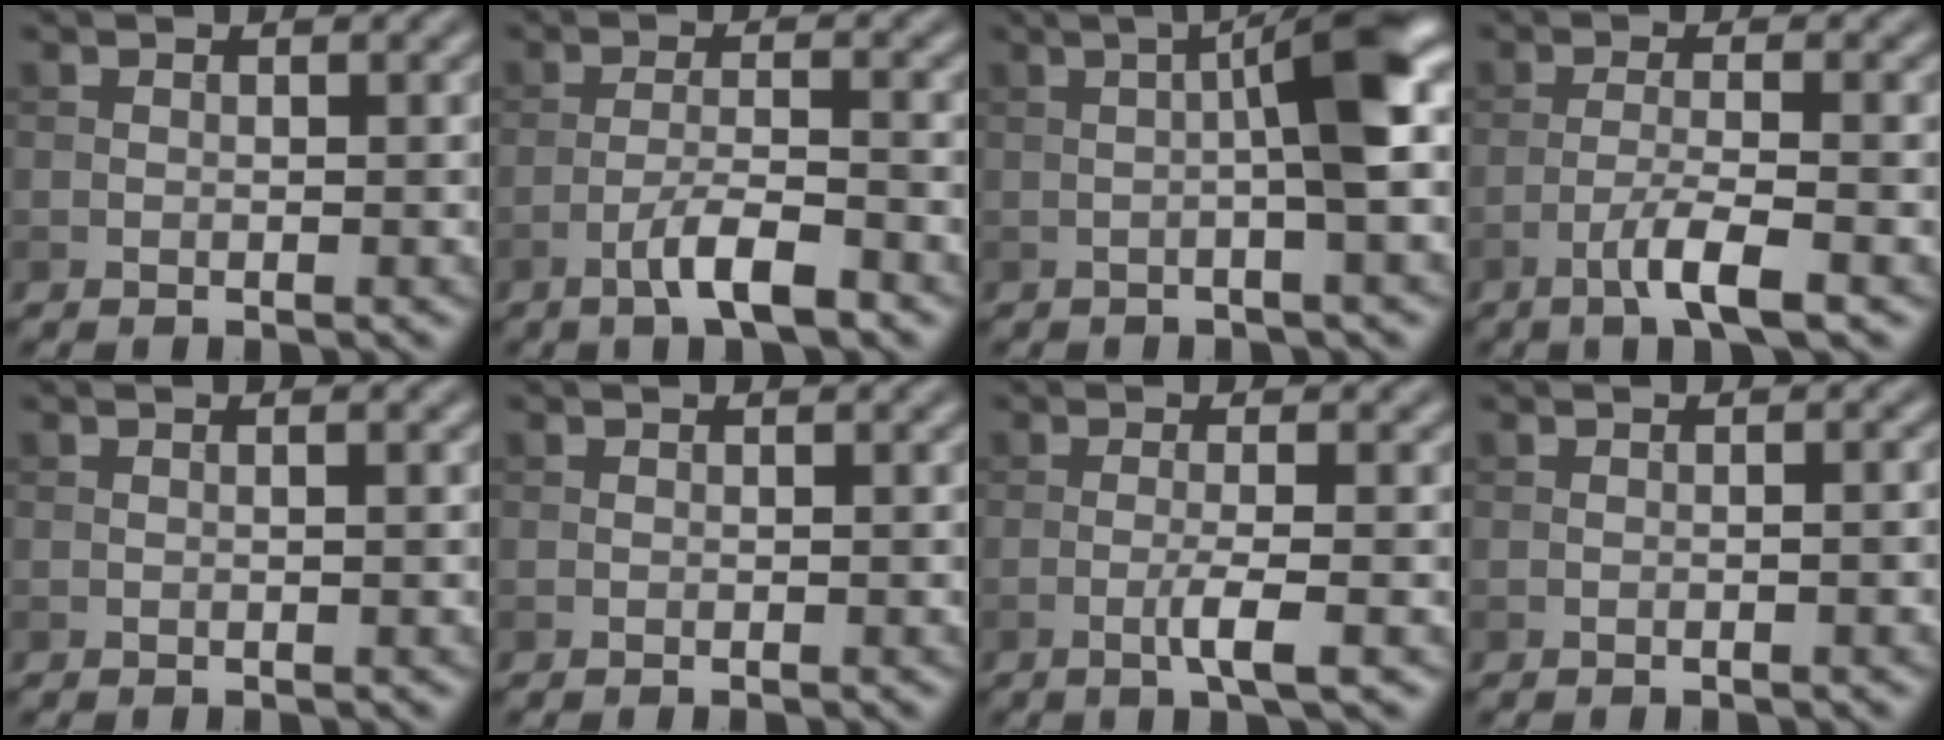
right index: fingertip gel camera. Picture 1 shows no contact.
{"total": 4.1, "force": [-2.5, 0.7, 3.2], "torque": [-0.061, 0.007, -0.051]}
{"total": 6.6, "force": [0.5, 0.9, 6.6], "torque": [-0.096, 0.017, 0.003]}
{"total": 3.8, "force": [-2.0, 0.4, 3.2], "torque": [-0.060, 0.007, -0.046]}
{"total": 0.6, "force": [0.0, 0.1, 0.6], "torque": [-0.010, 0.001, 0.000]}
{"total": 0.0}
{"total": 2.8, "force": [-0.8, 0.3, 2.7], "torque": [-0.046, 0.003, -0.022]}
{"total": 1.5, "force": [-0.3, 0.4, 1.4], "torque": [-0.012, 0.001, -0.005]}